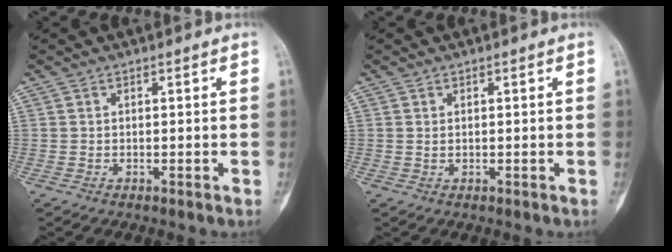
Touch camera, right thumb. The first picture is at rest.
{"total": 0.5, "force": [0.2, 0.3, 0.4], "torque": [-0.009, 0.001, 0.004]}